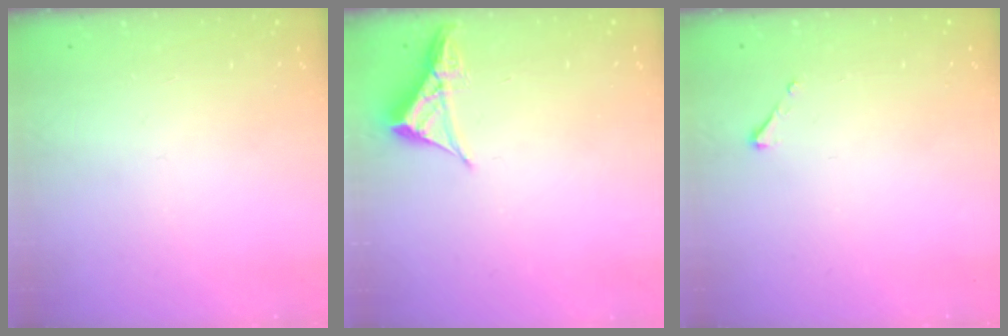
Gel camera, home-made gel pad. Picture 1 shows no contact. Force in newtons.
{"total": 4.8, "press": 4.8, "slide": 0.7}
{"total": 2.5, "press": 2.5, "slide": 0.3}